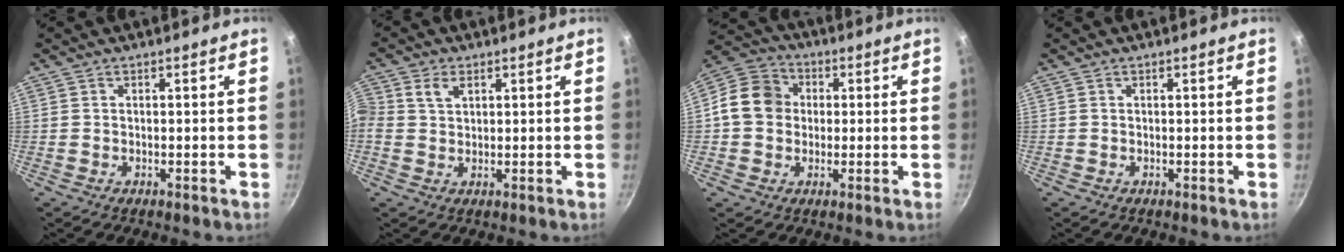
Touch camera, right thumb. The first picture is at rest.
{"total": 3.8, "force": [1.3, 2.9, 2.2], "torque": [-0.037, 0.004, 0.019]}
{"total": 10.2, "force": [0.5, 8.8, 5.1], "torque": [-0.062, 0.019, -0.014]}
{"total": 0.0}